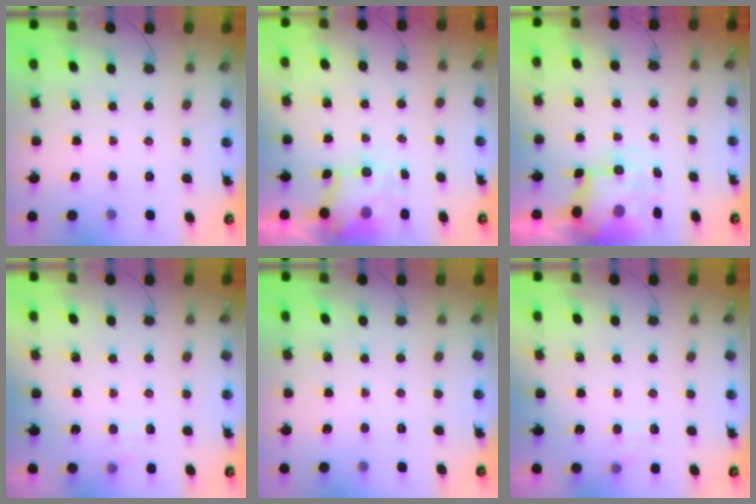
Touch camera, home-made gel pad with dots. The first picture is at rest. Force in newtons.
{"total": 3.6, "press": 3.5, "slide": 0.9}
{"total": 7.8, "press": 7.4, "slide": 2.2}
{"total": 1.6, "press": 1.2, "slide": 1.1}
{"total": 0.0}
{"total": 1.6, "press": 1.2, "slide": 1.1}